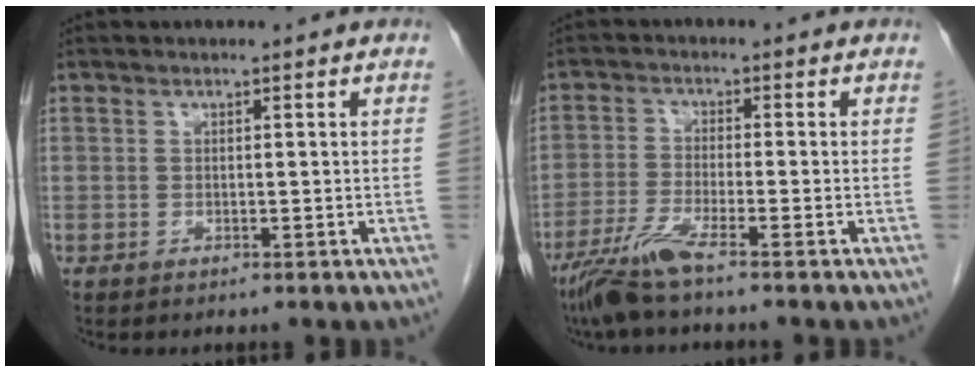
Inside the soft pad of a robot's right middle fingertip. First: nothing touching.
{"total": 6.0, "force": [-4.5, -0.5, 4.0], "torque": [-0.087, -0.022, -0.094]}